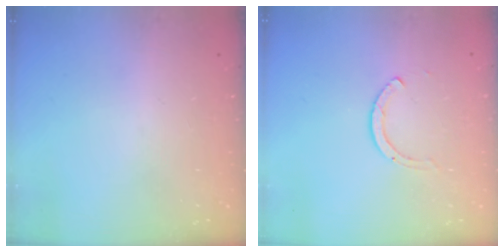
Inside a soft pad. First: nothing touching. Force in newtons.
{"total": 2.0, "press": 1.9, "slide": 0.3}